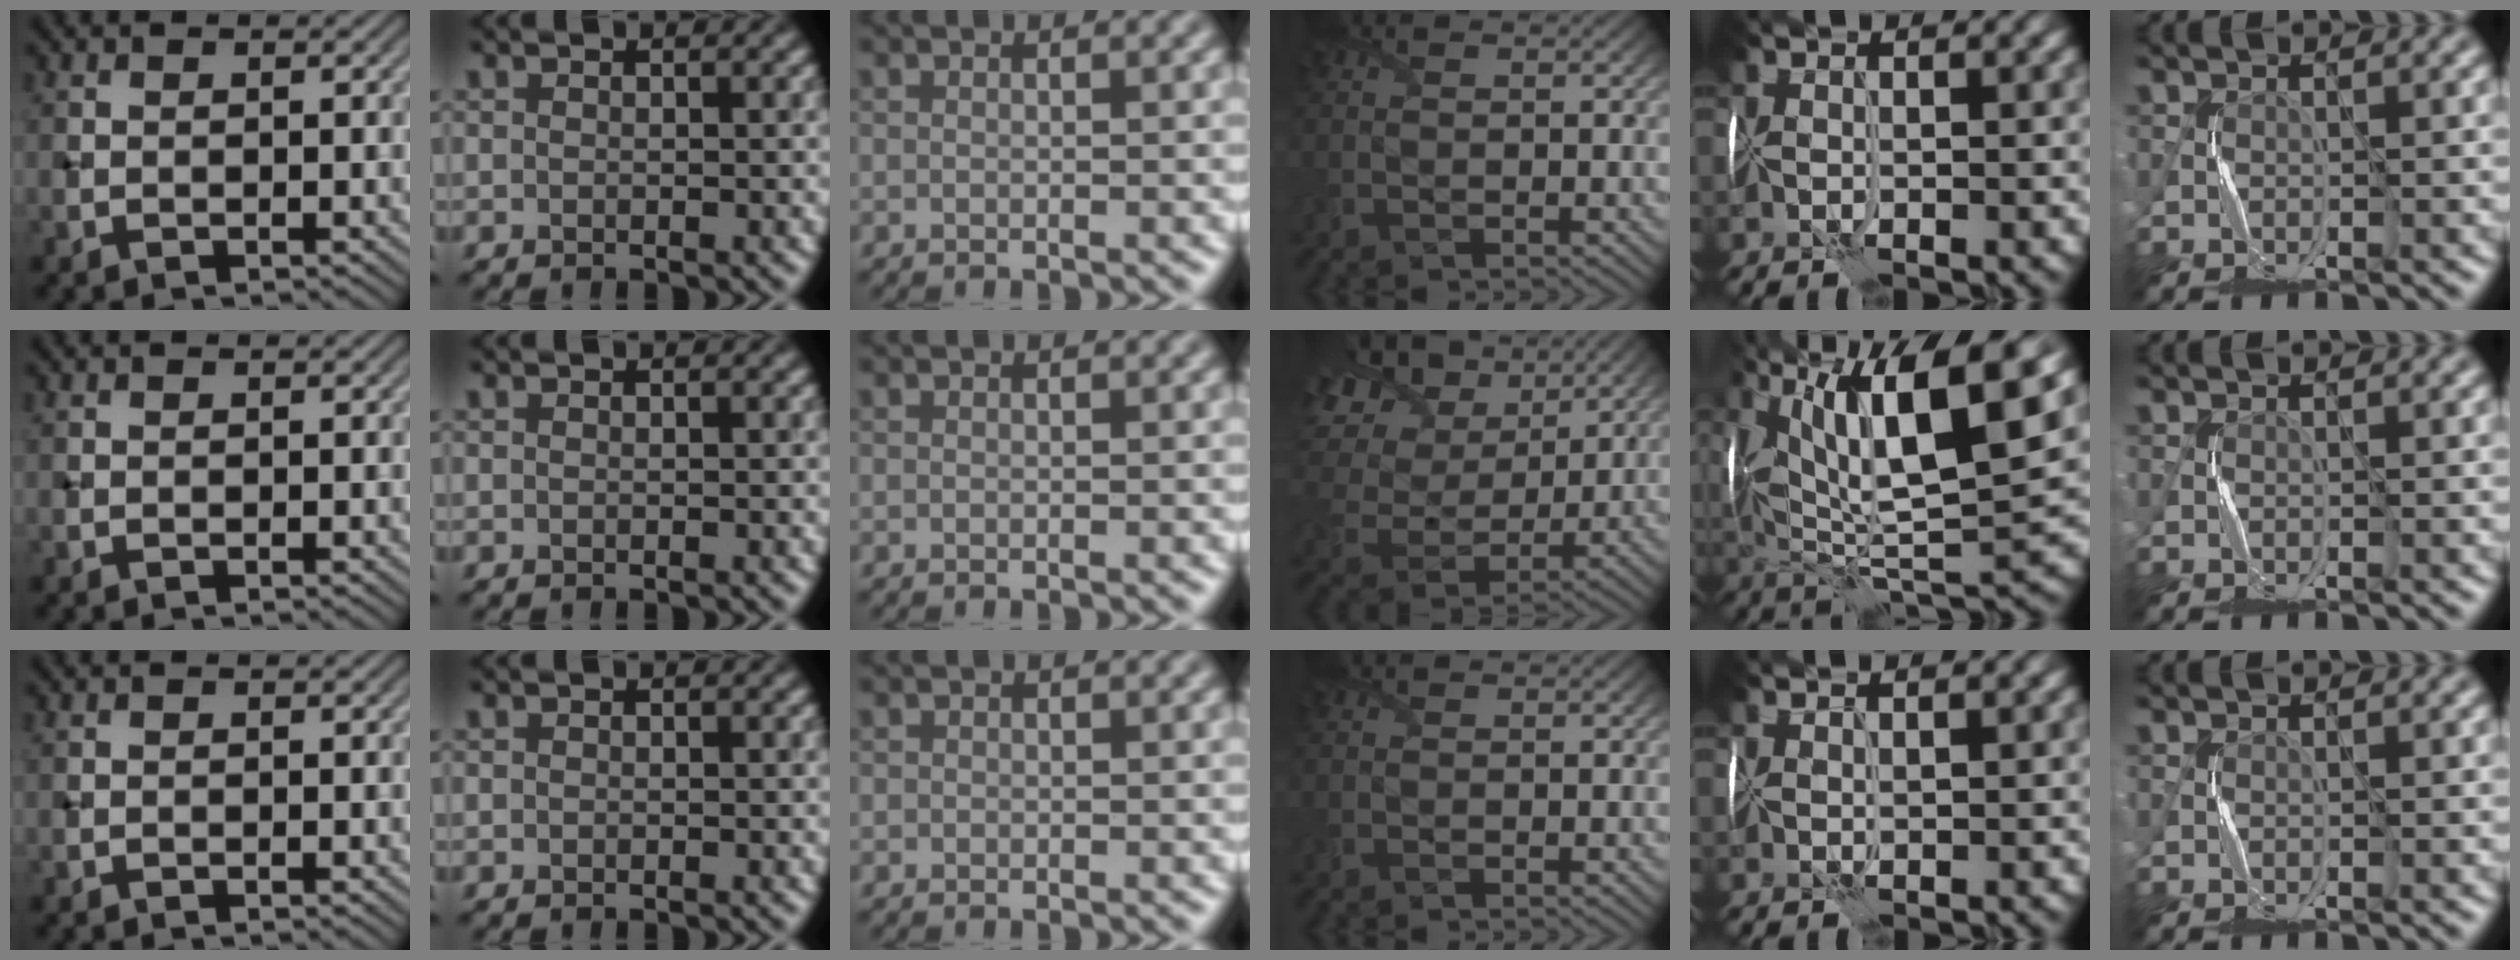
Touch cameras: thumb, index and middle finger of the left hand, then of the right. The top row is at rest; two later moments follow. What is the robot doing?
{"motion": "fold", "object": "tissue"}